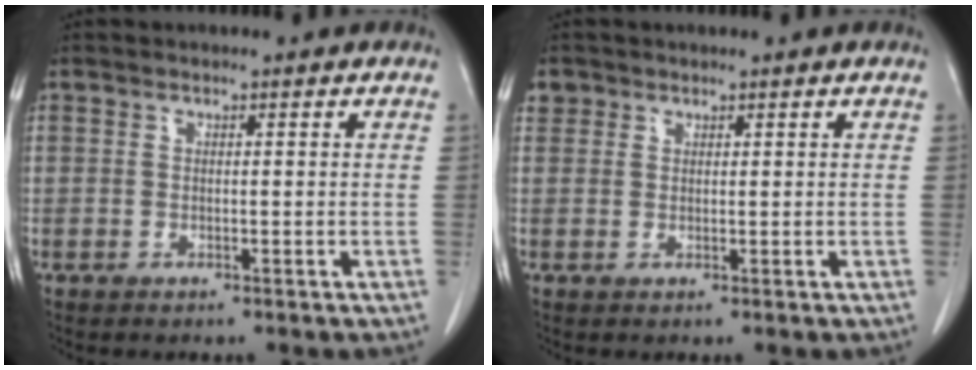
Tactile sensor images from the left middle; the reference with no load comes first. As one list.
[{"total": 1.9, "force": [1.1, 1.6, 0.1], "torque": [0.010, 0.007, 0.015]}]